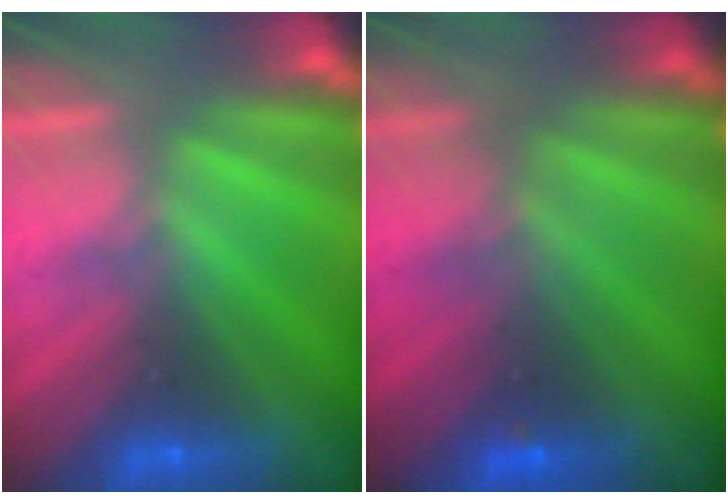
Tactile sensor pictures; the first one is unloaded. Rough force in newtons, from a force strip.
{"total": 1.9}